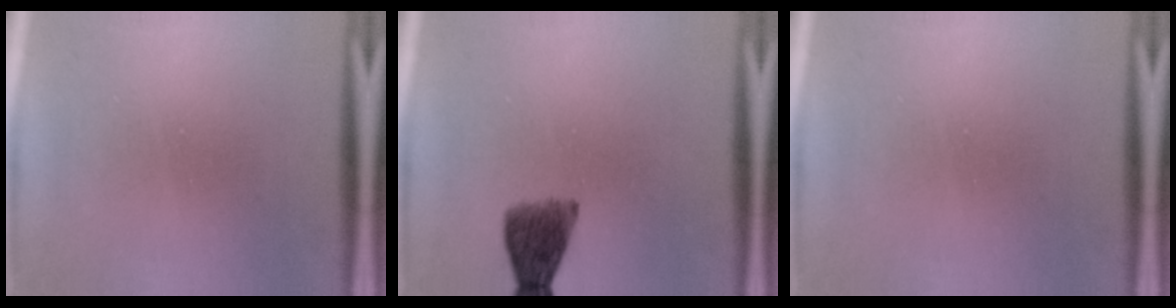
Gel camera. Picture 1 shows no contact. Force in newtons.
{"total": 4.3}
{"total": 0.0}